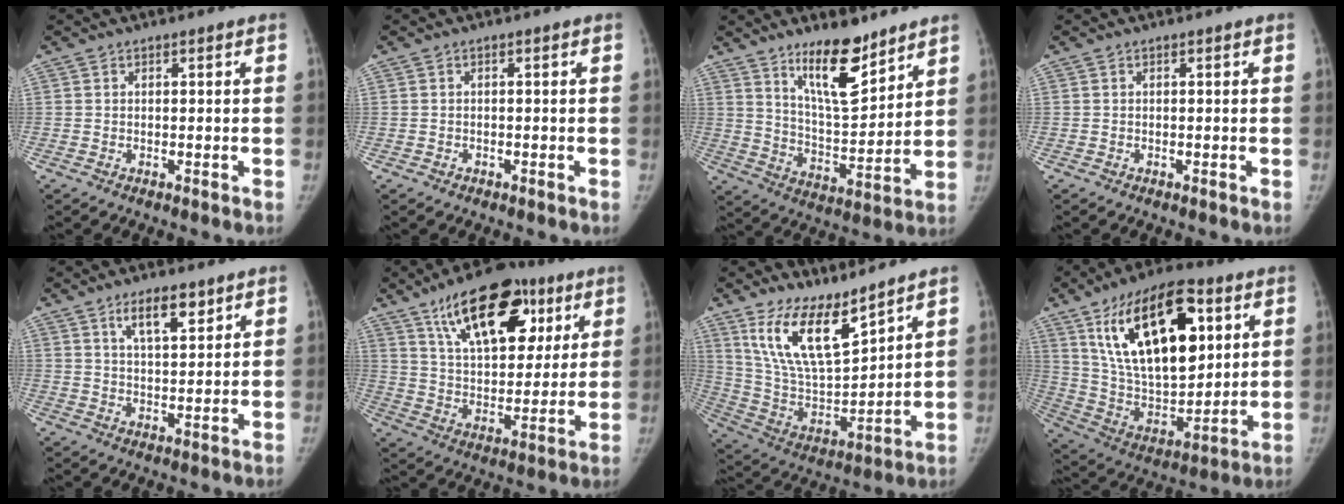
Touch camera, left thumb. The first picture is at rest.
{"total": 0.6, "force": [-0.4, 0.5, 0.0], "torque": [-0.001, 0.003, -0.006]}
{"total": 13.1, "force": [9.3, 4.2, 8.3], "torque": [-0.110, -0.079, 0.167]}
{"total": 0.0}
{"total": 7.0, "force": [4.2, 2.5, 5.0], "torque": [-0.068, -0.025, 0.071]}
{"total": 22.5, "force": [11.4, 11.5, 15.6], "torque": [-0.204, -0.022, 0.190]}
{"total": 15.4, "force": [10.6, 5.1, 9.9], "torque": [-0.159, -0.066, 0.221]}
{"total": 26.6, "force": [10.6, 13.1, 20.6], "torque": [-0.319, -0.028, 0.187]}